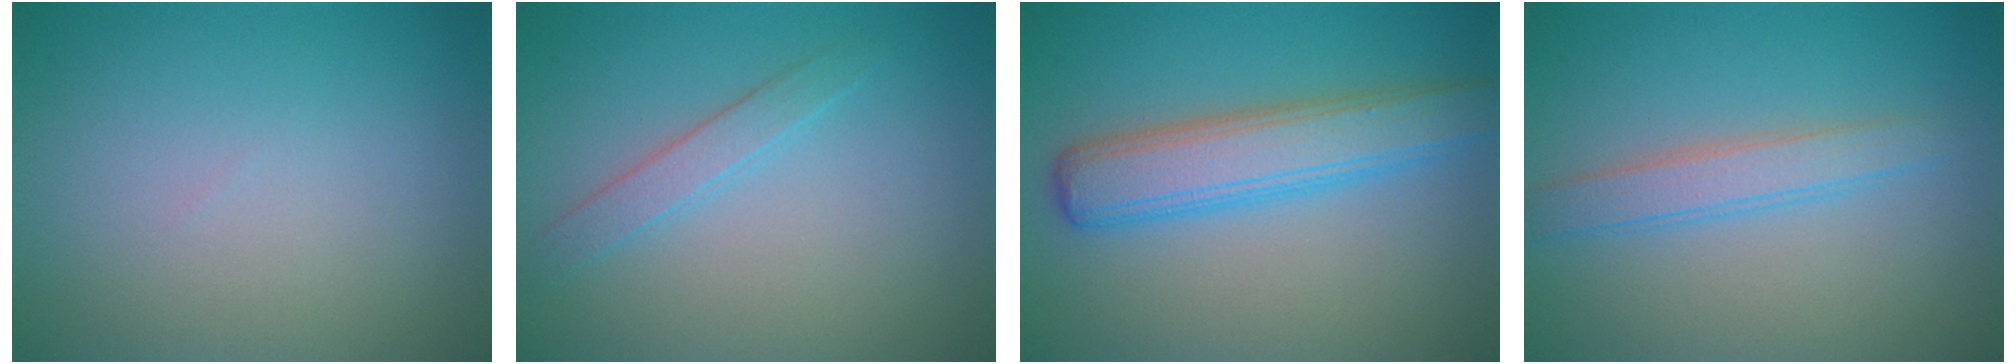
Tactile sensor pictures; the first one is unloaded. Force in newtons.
{"total": 1.7, "press": 1.7, "slide": 0.1}
{"total": 5.3, "press": 5.3, "slide": 0.1}
{"total": 2.5, "press": 2.5, "slide": 0.0}